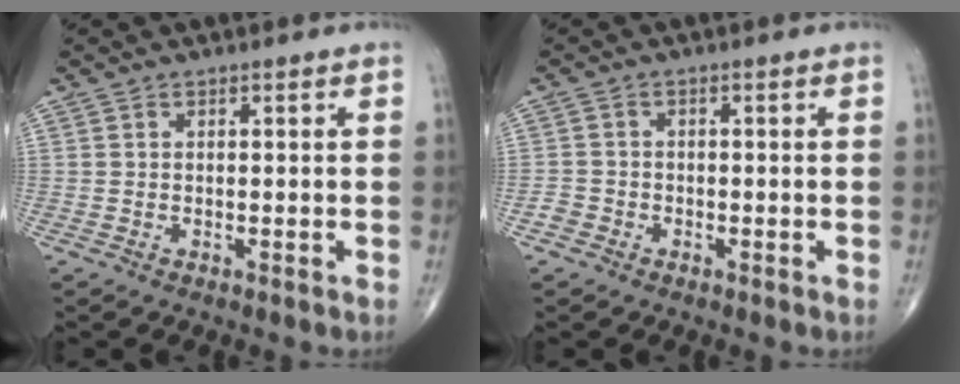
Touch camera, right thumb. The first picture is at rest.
{"total": 2.0, "force": [-1.2, 1.6, 0.2], "torque": [-0.001, 0.010, -0.028]}